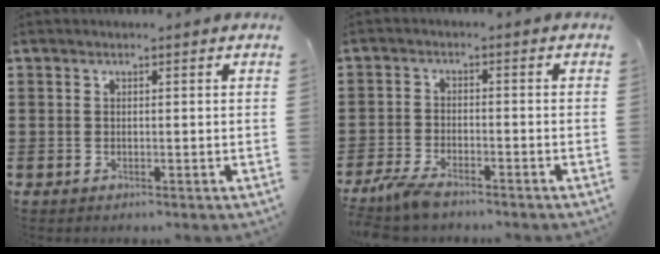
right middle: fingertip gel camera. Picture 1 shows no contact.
{"total": 4.0, "force": [-3.5, 0.8, 1.8], "torque": [-0.060, -0.008, -0.075]}